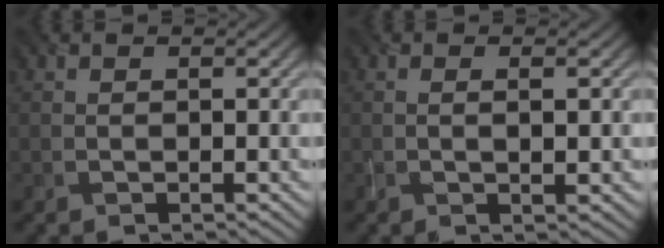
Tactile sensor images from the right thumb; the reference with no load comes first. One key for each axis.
{"total": 1.7, "fx": 0.1, "fy": 0.3, "fz": 1.7, "tx": -0.032, "ty": 0.002, "tz": 0.001}